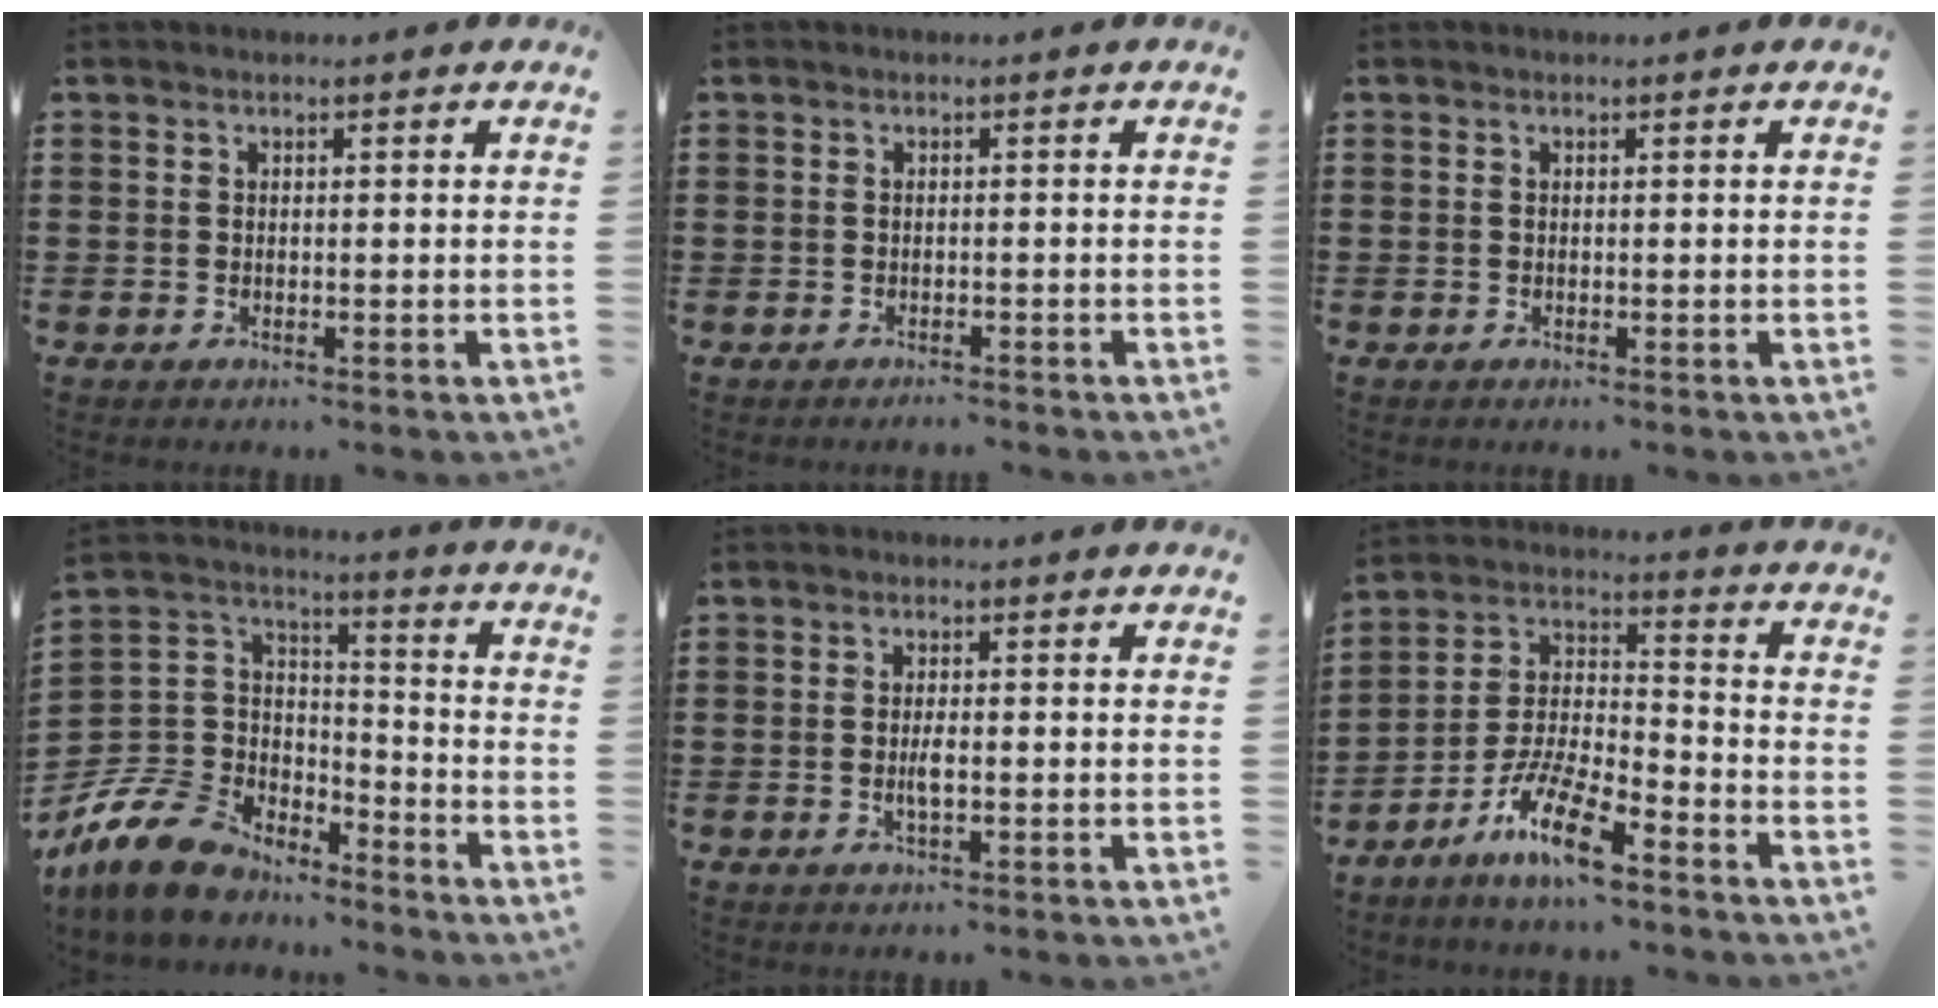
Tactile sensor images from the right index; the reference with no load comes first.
{"total": 0.8, "force": [-0.8, 0.0, 0.0], "torque": [-0.001, 0.000, -0.017]}
{"total": 0.0}
{"total": 11.2, "force": [-9.3, 5.4, 3.1], "torque": [-0.110, 0.022, -0.189]}
{"total": 2.4, "force": [-0.5, 0.7, 2.3], "torque": [-0.049, -0.003, -0.011]}
{"total": 10.6, "force": [-7.6, 2.4, 7.1], "torque": [-0.156, 0.007, -0.146]}